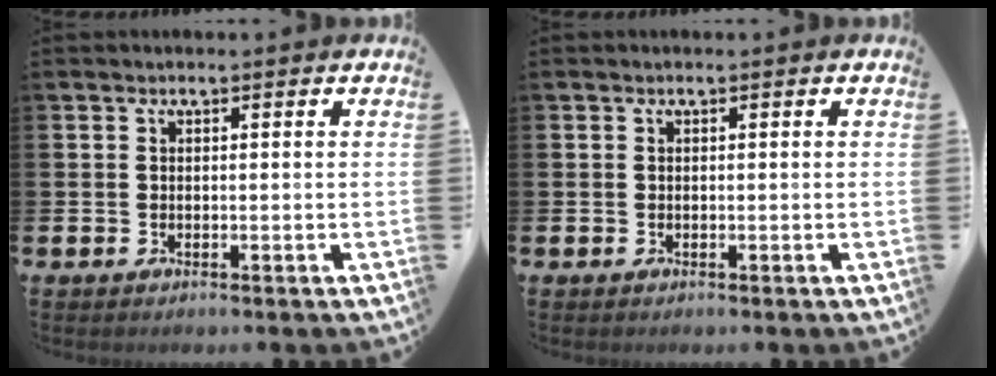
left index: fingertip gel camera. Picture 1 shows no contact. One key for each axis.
{"total": 0.0}